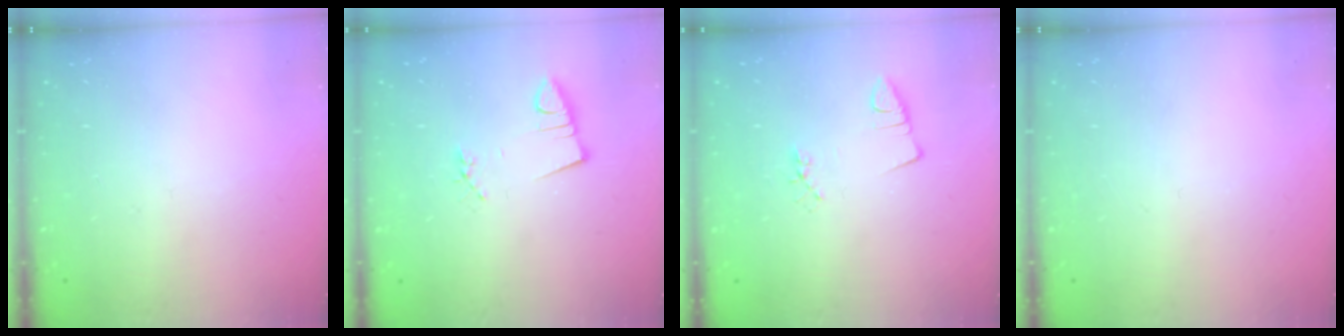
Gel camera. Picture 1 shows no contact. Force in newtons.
{"total": 2.9, "press": 1.5, "slide": 2.5}
{"total": 1.9, "press": 1.4, "slide": 1.3}
{"total": 0.0}